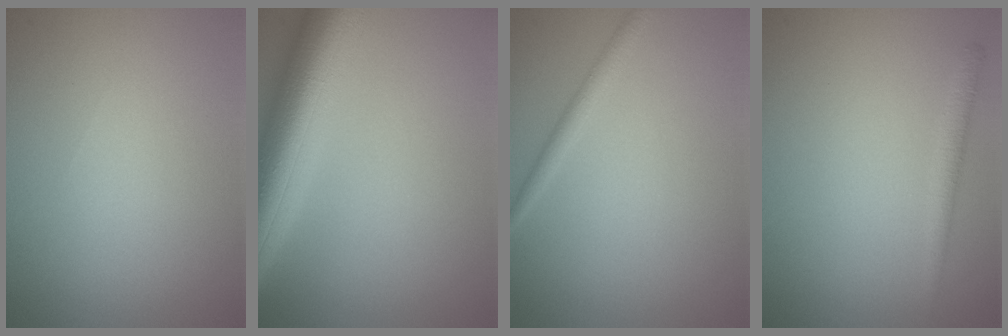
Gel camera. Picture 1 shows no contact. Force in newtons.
{"total": 10.3, "press": 10.3, "slide": 0.5}
{"total": 1.5, "press": 1.5, "slide": 0.1}
{"total": 1.5, "press": 1.5, "slide": 0.1}